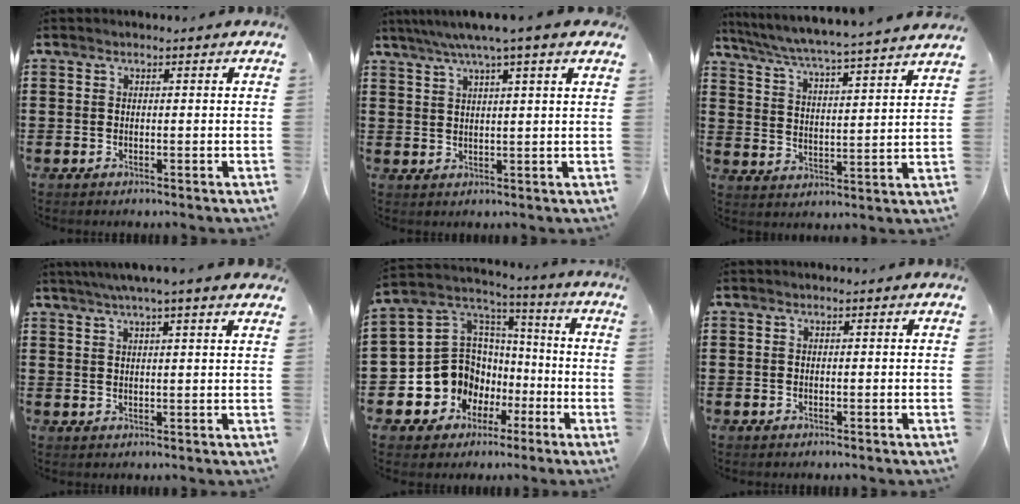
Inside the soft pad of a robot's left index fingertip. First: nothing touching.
{"total": 4.7, "force": [3.2, -0.3, 3.4], "torque": [-0.074, -0.006, 0.054]}
{"total": 4.4, "force": [4.1, -1.0, 1.3], "torque": [-0.049, -0.039, 0.061]}
{"total": 3.6, "force": [2.9, -0.4, 2.1], "torque": [-0.049, -0.001, 0.050]}
{"total": 11.8, "force": [-4.3, 10.6, 2.9], "torque": [-0.110, 0.002, -0.071]}
{"total": 0.0}